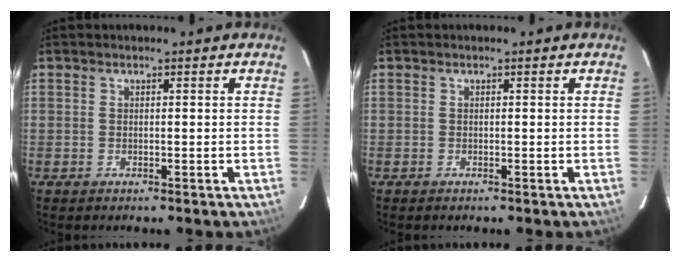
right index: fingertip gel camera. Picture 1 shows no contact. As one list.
[{"total": 0.0}]